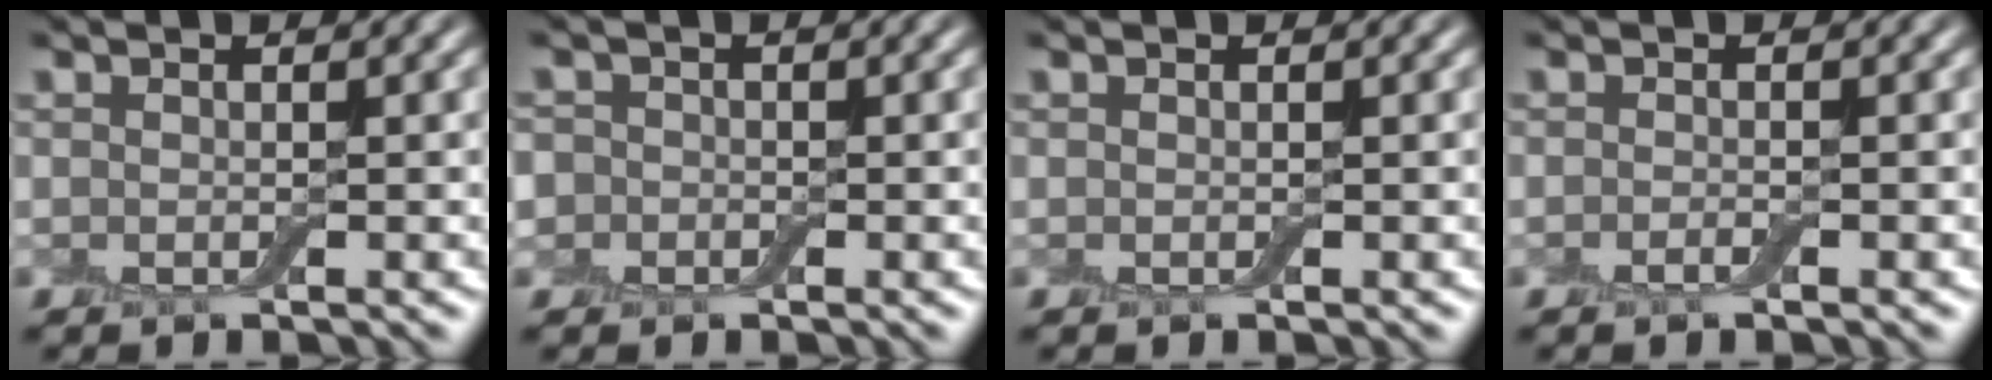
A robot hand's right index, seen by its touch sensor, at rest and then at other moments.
{"total": 2.4, "force": [0.0, 2.3, 0.6], "torque": [0.006, 0.011, -0.028]}
{"total": 0.0}
{"total": 0.7, "force": [-0.4, 0.1, 0.5], "torque": [-0.010, -0.002, -0.008]}